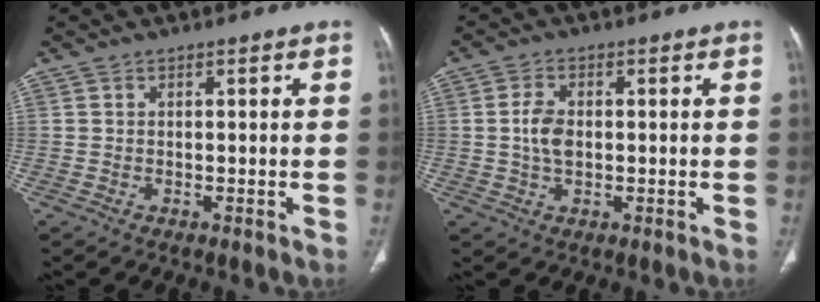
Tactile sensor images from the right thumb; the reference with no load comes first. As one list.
[{"total": 4.7, "force": [0.1, 2.8, 3.7], "torque": [-0.076, 0.004, 0.001]}]